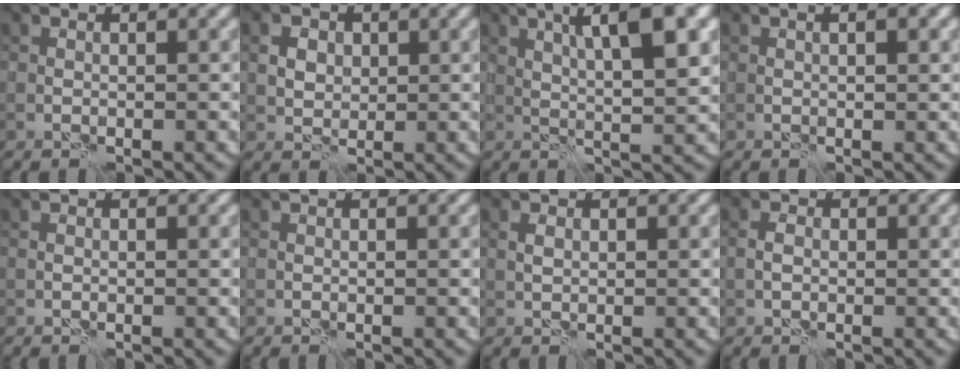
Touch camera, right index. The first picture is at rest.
{"total": 2.7, "force": [0.9, 2.2, 1.3], "torque": [-0.030, 0.004, 0.018]}
{"total": 7.2, "force": [2.6, 1.5, 6.5], "torque": [-0.098, 0.008, 0.041]}
{"total": 1.7, "force": [0.5, 0.6, 1.5], "torque": [-0.015, -0.005, 0.009]}
{"total": 0.0}
{"total": 0.0}
{"total": 0.9, "force": [0.3, 0.6, 0.5], "torque": [-0.013, 0.003, 0.006]}
{"total": 1.0, "force": [-0.2, 0.8, 0.6], "torque": [-0.013, 0.004, -0.006]}